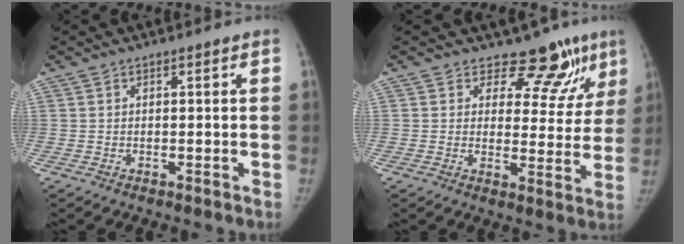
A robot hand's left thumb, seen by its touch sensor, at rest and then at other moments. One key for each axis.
{"total": 9.7, "fx": 7.6, "fy": 5.2, "fz": 3.0, "tx": 0.007, "ty": -0.055, "tz": 0.085}